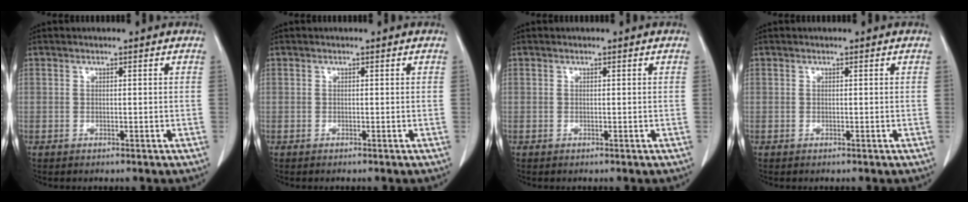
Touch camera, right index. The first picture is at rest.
{"total": 0.0}
{"total": 0.0}
{"total": 0.0}